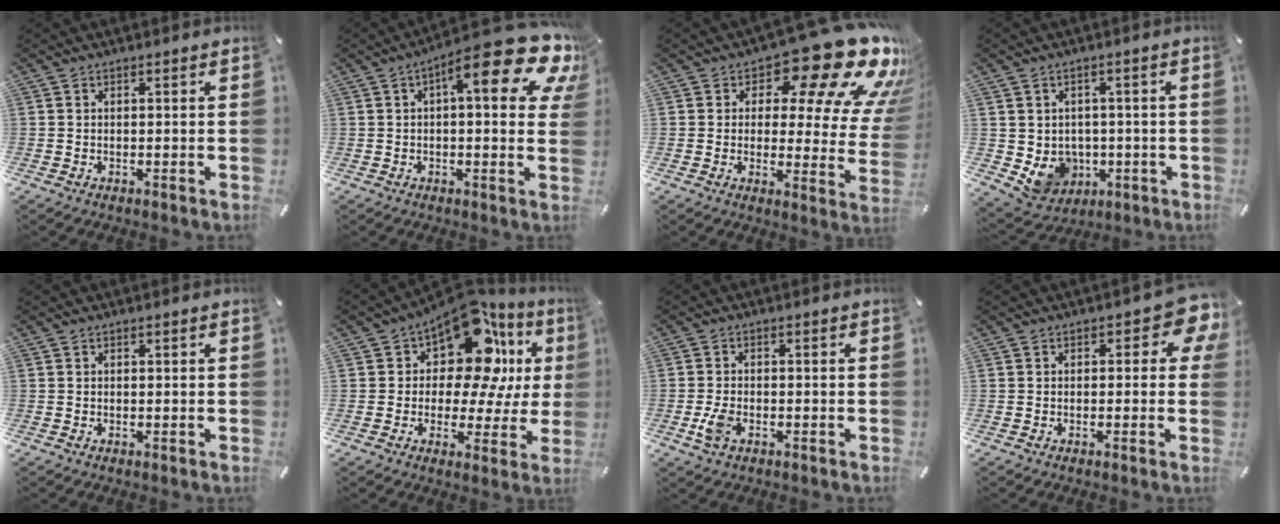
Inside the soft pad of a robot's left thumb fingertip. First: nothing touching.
{"total": 17.0, "force": [8.2, 5.2, 13.9], "torque": [-0.184, -0.067, 0.125]}
{"total": 21.7, "force": [13.4, 8.5, 14.9], "torque": [-0.191, -0.096, 0.211]}
{"total": 6.9, "force": [-0.3, 6.7, 1.5], "torque": [-0.038, -0.014, 0.000]}
{"total": 0.0}
{"total": 16.0, "force": [8.4, 8.8, 10.4], "torque": [-0.149, -0.071, 0.146]}
{"total": 4.2, "force": [-1.5, 2.5, 3.0], "torque": [-0.076, -0.001, -0.031]}
{"total": 6.5, "force": [1.9, 3.4, 5.2], "torque": [-0.060, -0.008, 0.028]}